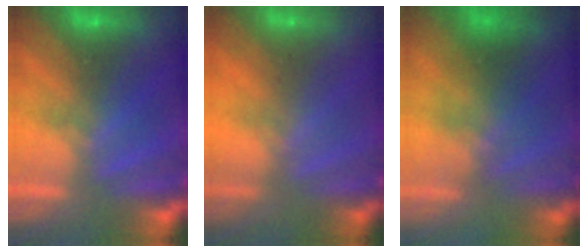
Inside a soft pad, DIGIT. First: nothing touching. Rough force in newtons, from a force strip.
{"total": 2.4}
{"total": 1.5}